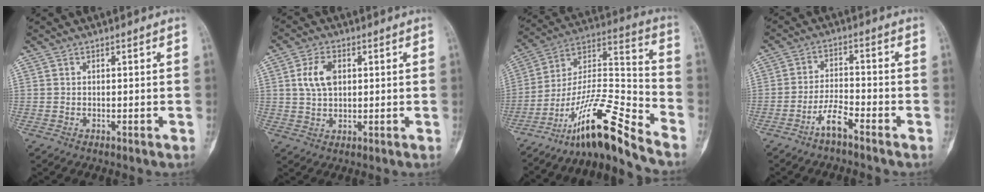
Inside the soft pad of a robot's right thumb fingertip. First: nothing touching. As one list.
[{"total": 6.1, "force": [1.4, 3.9, 4.5], "torque": [-0.083, 0.002, 0.026]}, {"total": 16.9, "force": [-13.3, 1.8, 10.3], "torque": [-0.188, 0.110, -0.237]}, {"total": 4.9, "force": [-3.5, 1.1, 3.2], "torque": [-0.062, 0.028, -0.068]}]